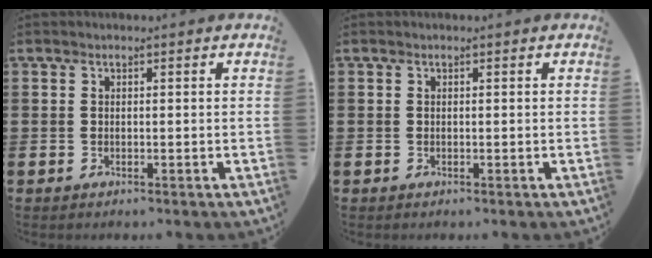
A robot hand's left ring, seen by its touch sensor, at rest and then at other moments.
{"total": 0.0}